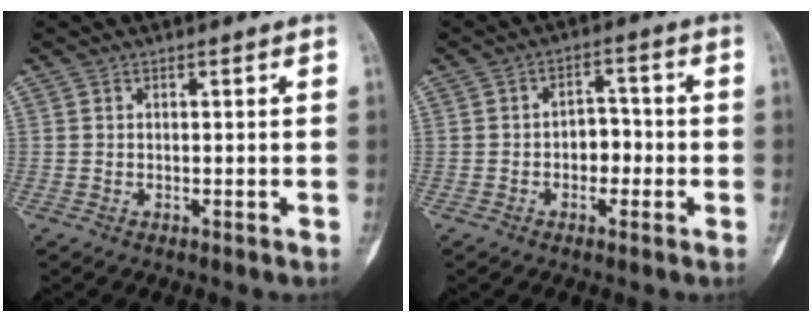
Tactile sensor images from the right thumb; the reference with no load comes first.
{"total": 4.9, "force": [-1.1, 3.5, 3.2], "torque": [-0.023, 0.021, -0.024]}